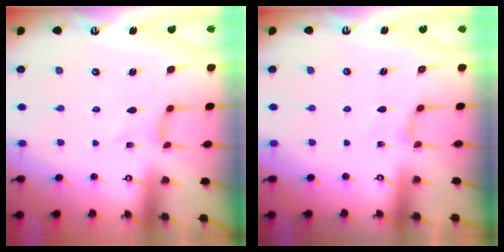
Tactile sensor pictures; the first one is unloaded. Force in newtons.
{"total": 2.8, "press": 2.8, "slide": 0.6}